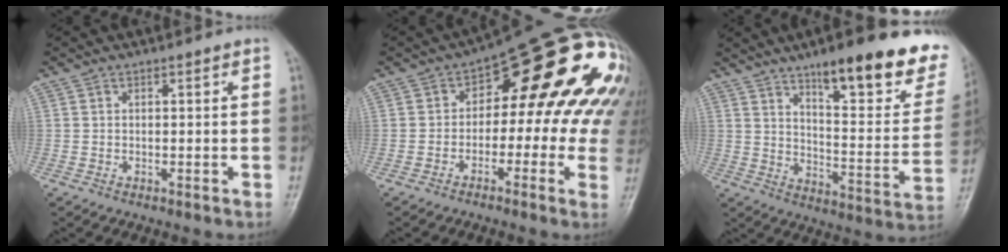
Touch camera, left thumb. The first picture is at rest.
{"total": 20.5, "force": [1.9, 10.3, 17.7], "torque": [-0.182, 0.042, 0.010]}
{"total": 23.3, "force": [14.6, 6.4, 17.0], "torque": [-0.187, -0.068, 0.210]}